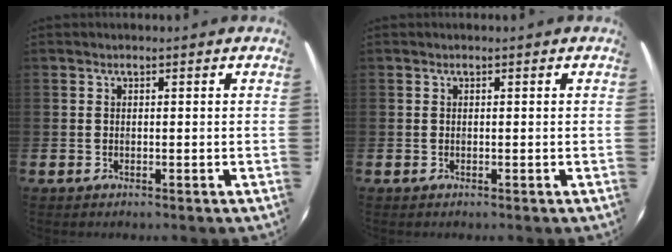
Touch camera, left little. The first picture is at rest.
{"total": 0.0}